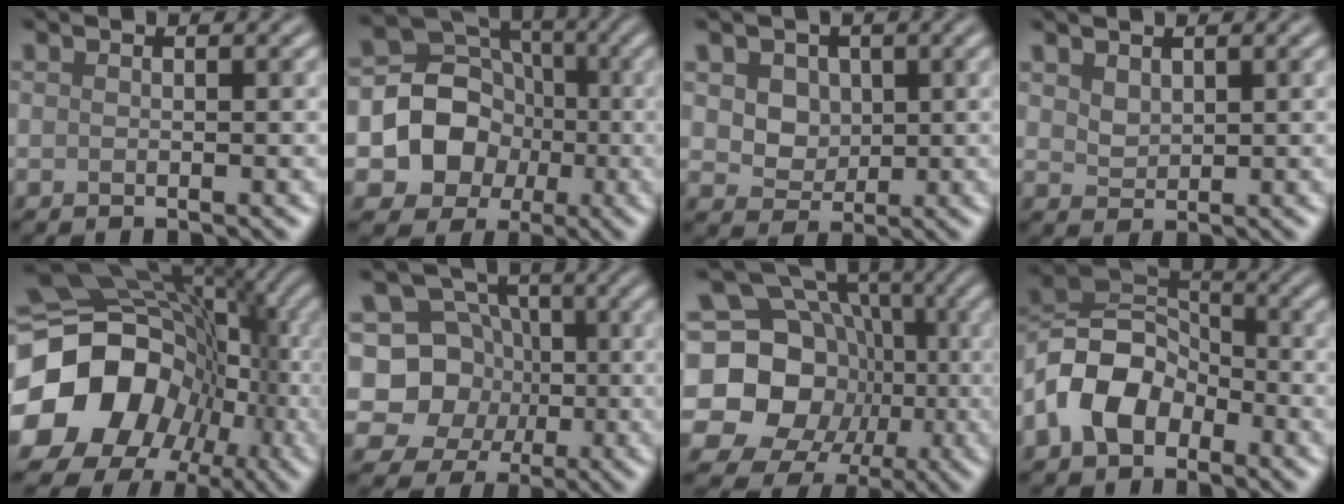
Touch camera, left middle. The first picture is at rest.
{"total": 9.2, "force": [-1.3, 8.4, 3.5], "torque": [-0.049, 0.022, -0.047]}
{"total": 5.9, "force": [2.4, 4.6, 2.8], "torque": [-0.052, 0.020, 0.031]}
{"total": 1.4, "force": [1.0, 0.9, 0.5], "torque": [-0.014, 0.000, 0.022]}
{"total": 17.5, "force": [-4.0, 14.6, 8.8], "torque": [-0.188, -0.024, -0.058]}
{"total": 8.9, "force": [0.4, 8.1, 3.7], "torque": [-0.047, 0.035, -0.033]}
{"total": 20.7, "force": [-2.0, 18.7, 8.8], "torque": [-0.165, 0.022, -0.075]}
{"total": 7.5, "force": [-3.1, 5.1, 4.5], "torque": [-0.085, 0.011, -0.075]}